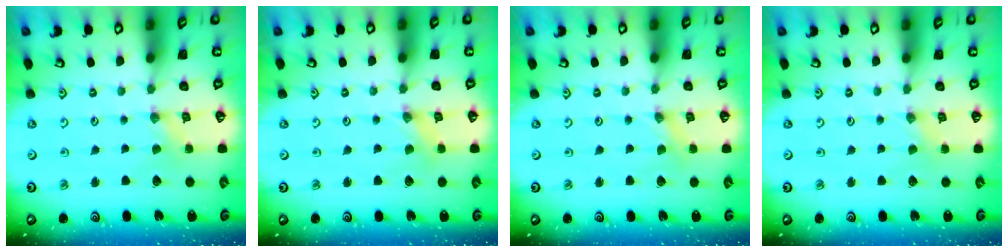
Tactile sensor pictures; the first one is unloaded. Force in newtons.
{"total": 0.5, "press": 0.5, "slide": 0.1}
{"total": 0.0}
{"total": 0.0}